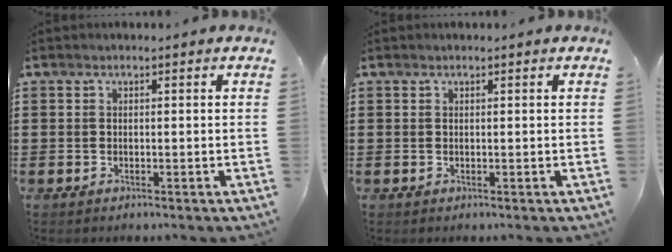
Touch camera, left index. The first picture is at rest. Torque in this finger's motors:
{"motor_torque": [0.35, 0.37, 0.00, 0.02]}